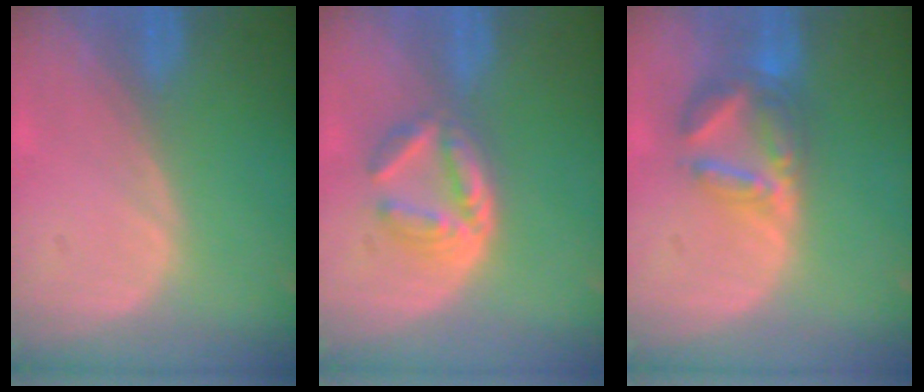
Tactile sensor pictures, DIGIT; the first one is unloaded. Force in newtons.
{"total": 6.3, "press": 5.4, "slide": 3.1}
{"total": 7.2, "press": 6.3, "slide": 3.5}